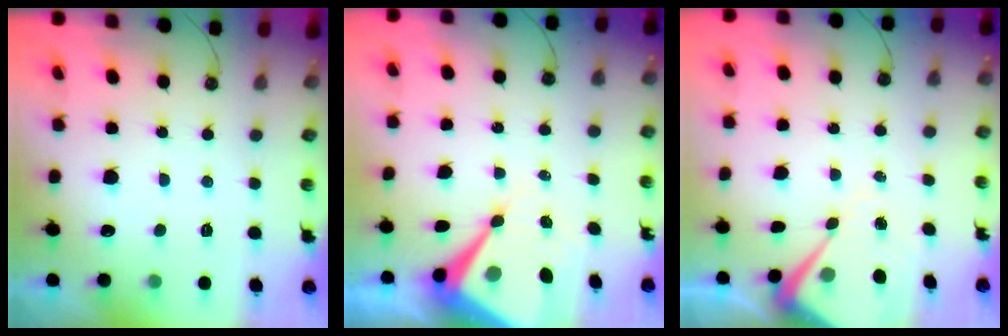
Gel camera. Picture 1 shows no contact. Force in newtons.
{"total": 12.4, "press": 12.4, "slide": 1.1}
{"total": 7.8, "press": 7.8, "slide": 0.5}